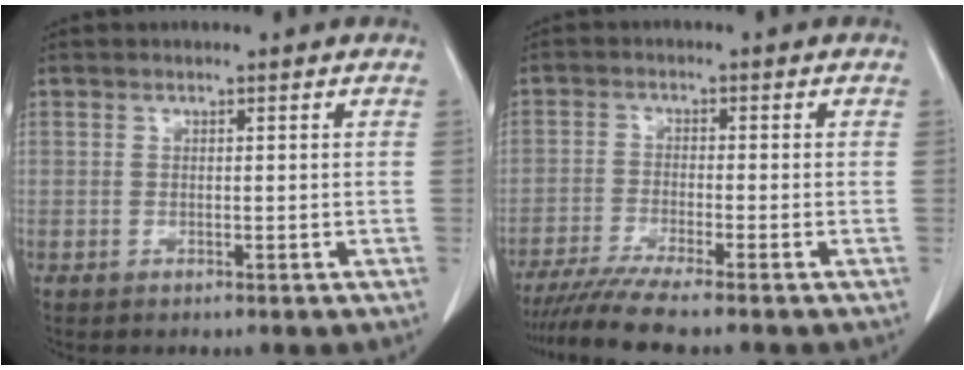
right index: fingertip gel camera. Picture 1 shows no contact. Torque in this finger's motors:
{"motor_torque": [0.47, -0.48, 0.32, 0.06]}